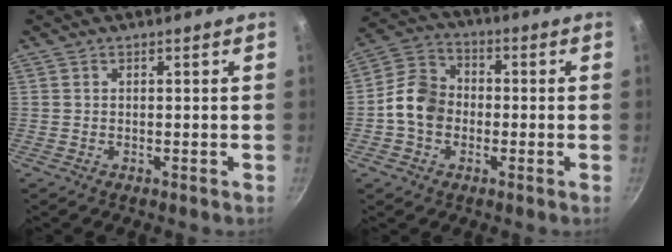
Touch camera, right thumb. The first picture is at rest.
{"total": 9.6, "force": [-1.5, 7.6, 5.6], "torque": [-0.078, 0.027, -0.048]}